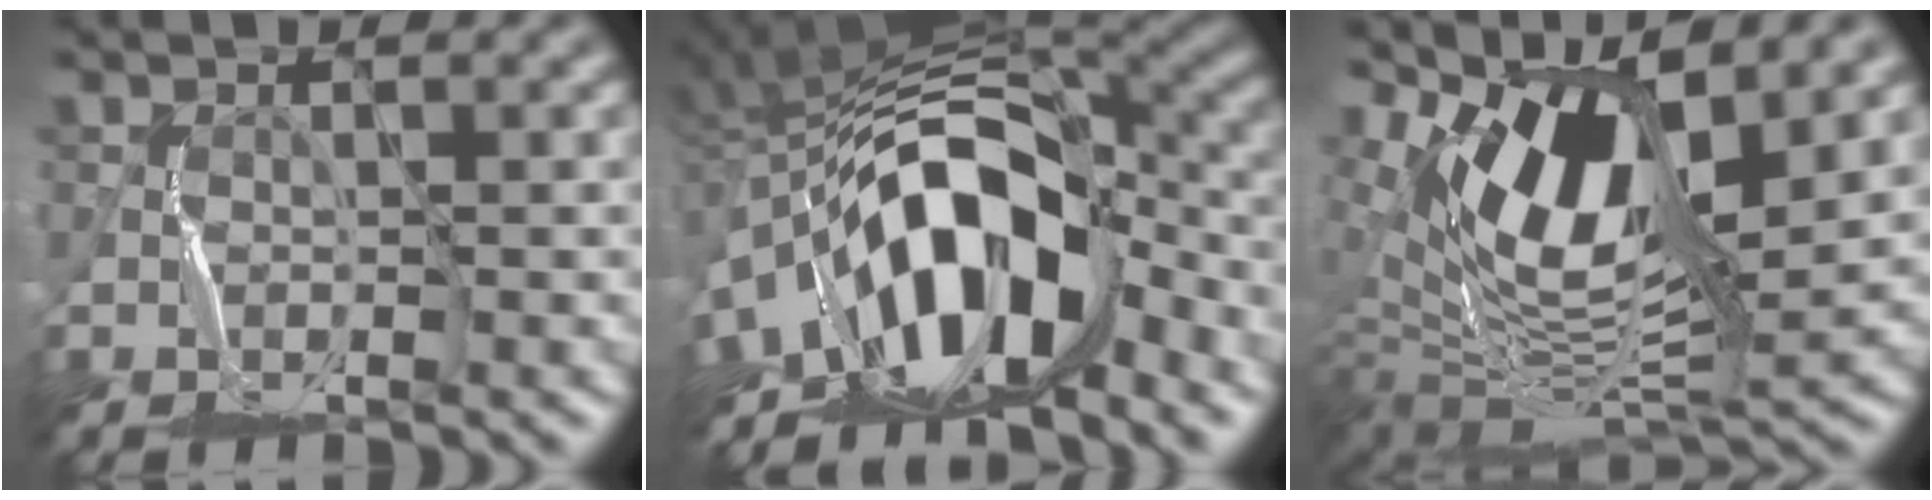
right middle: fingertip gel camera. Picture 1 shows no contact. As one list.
[{"total": 12.3, "force": [-5.5, 5.6, 9.5], "torque": [-0.140, 0.009, -0.096]}, {"total": 12.9, "force": [6.0, 4.8, 10.3], "torque": [-0.193, 0.011, 0.112]}]